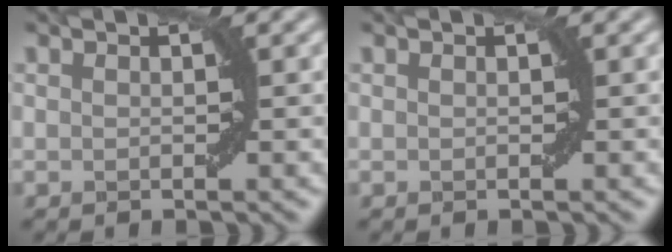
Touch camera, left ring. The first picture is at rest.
{"total": 0.0}